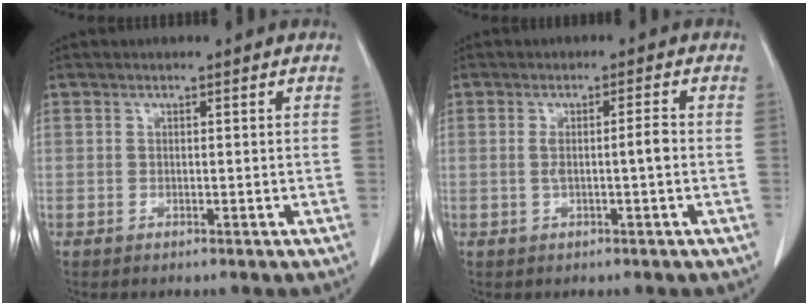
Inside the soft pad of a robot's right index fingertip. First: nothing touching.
{"total": 3.0, "force": [-0.3, 0.0, 3.0], "torque": [-0.057, 0.006, -0.002]}